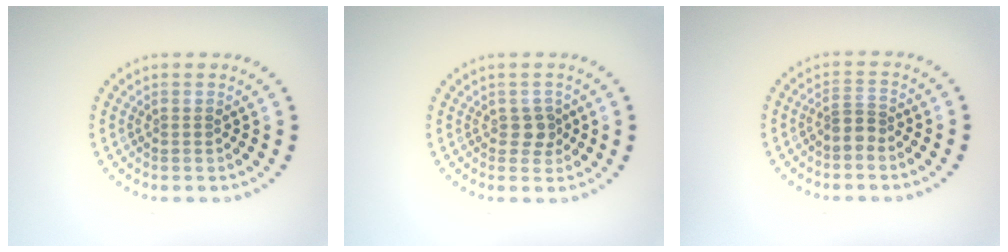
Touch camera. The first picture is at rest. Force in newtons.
{"total": 1.5, "press": 1.3, "slide": 0.7}
{"total": 1.6, "press": 1.1, "slide": 1.1}